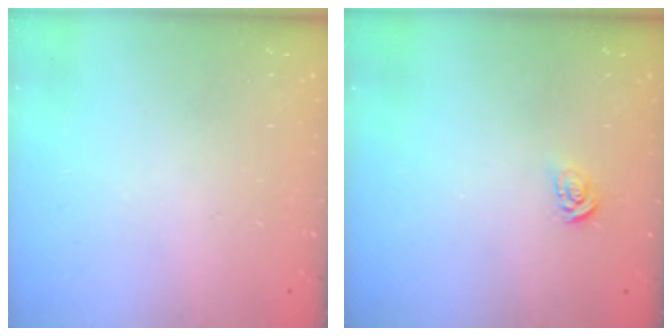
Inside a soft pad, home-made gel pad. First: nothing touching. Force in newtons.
{"total": 3.8, "press": 3.8, "slide": 0.4}